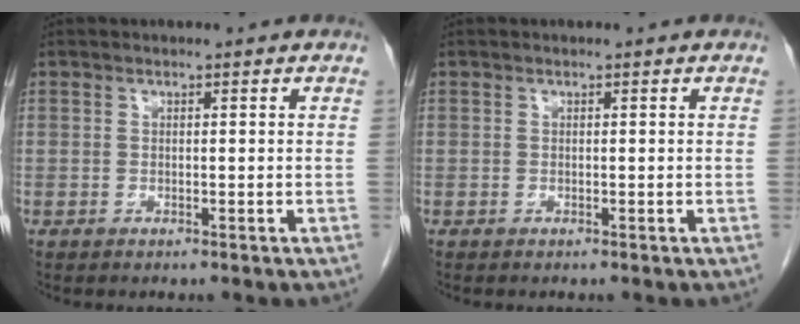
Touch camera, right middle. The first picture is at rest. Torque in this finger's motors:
{"motor_torque": [0.12, 0.16, 0.04, 0.01]}